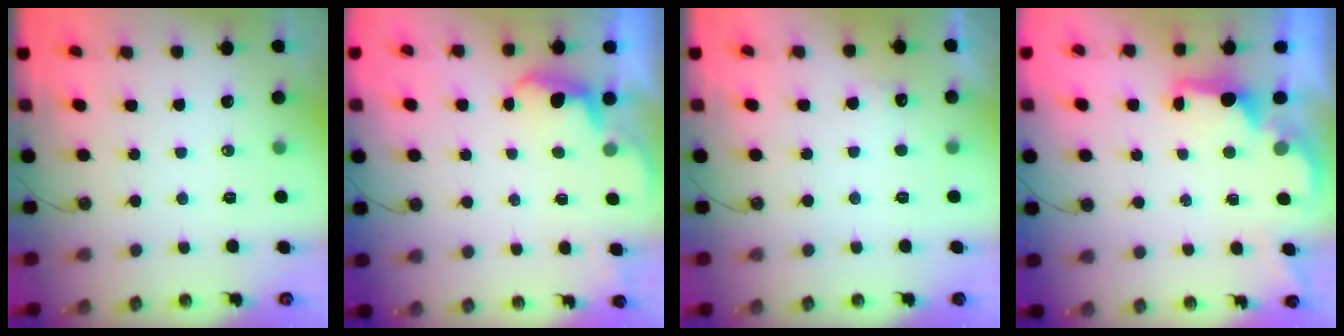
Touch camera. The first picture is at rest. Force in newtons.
{"total": 2.3, "press": 2.1, "slide": 0.9}
{"total": 5.2, "press": 5.1, "slide": 1.2}
{"total": 2.1, "press": 1.9, "slide": 0.8}